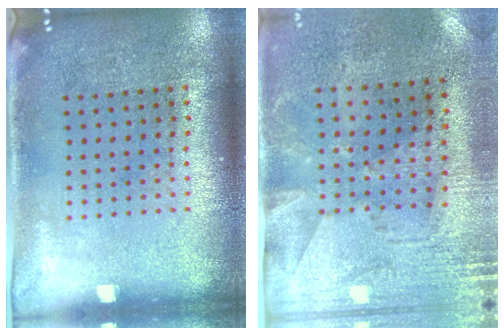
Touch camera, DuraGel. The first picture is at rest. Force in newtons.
{"total": 2.7, "press": 2.3, "slide": 1.5}